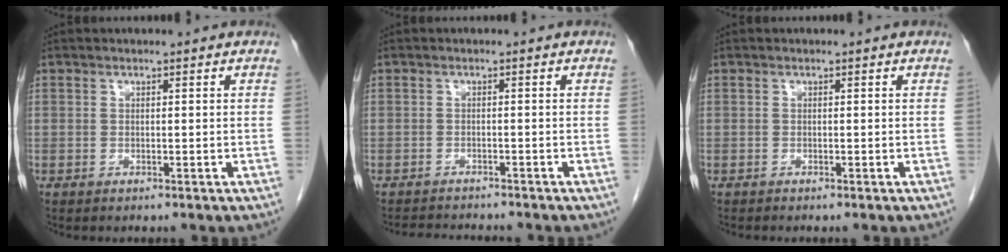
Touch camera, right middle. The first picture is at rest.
{"total": 4.6, "force": [-4.4, 0.4, 1.0], "torque": [-0.015, -0.011, -0.067]}
{"total": 0.0}